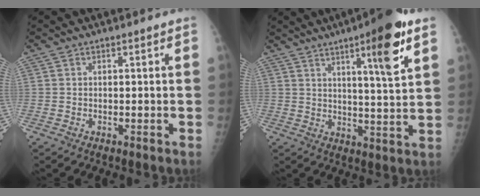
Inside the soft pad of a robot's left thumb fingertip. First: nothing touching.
{"total": 12.4, "force": [6.5, 1.6, 10.4], "torque": [-0.147, -0.034, 0.092]}